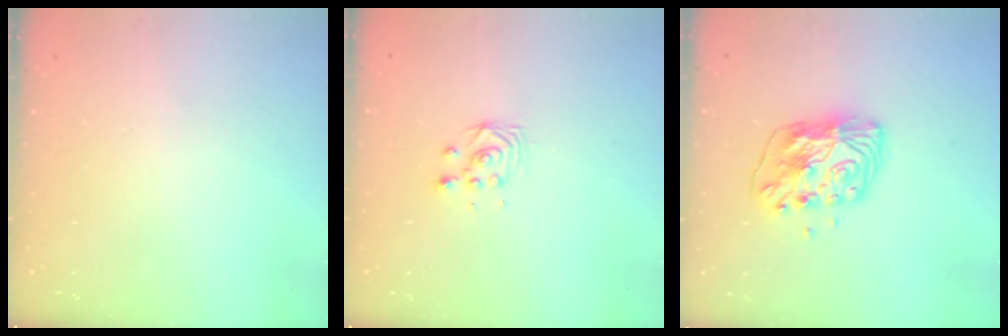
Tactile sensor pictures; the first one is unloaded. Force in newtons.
{"total": 2.8, "press": 2.8, "slide": 0.3}
{"total": 11.4, "press": 11.4, "slide": 0.8}